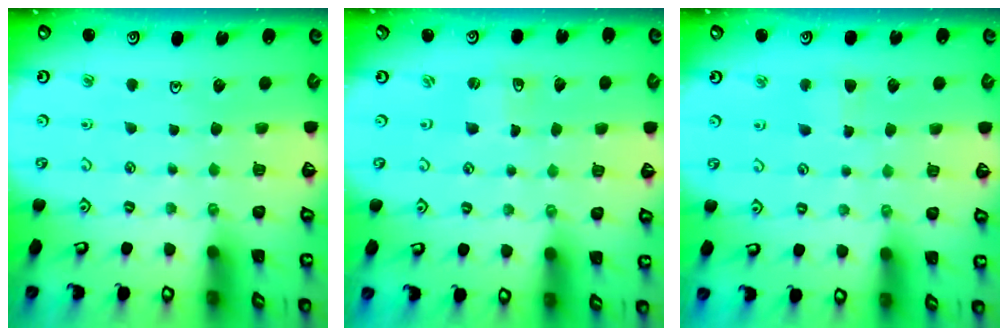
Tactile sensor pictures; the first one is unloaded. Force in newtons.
{"total": 2.3, "press": 2.2, "slide": 0.4}
{"total": 2.8, "press": 2.7, "slide": 0.4}